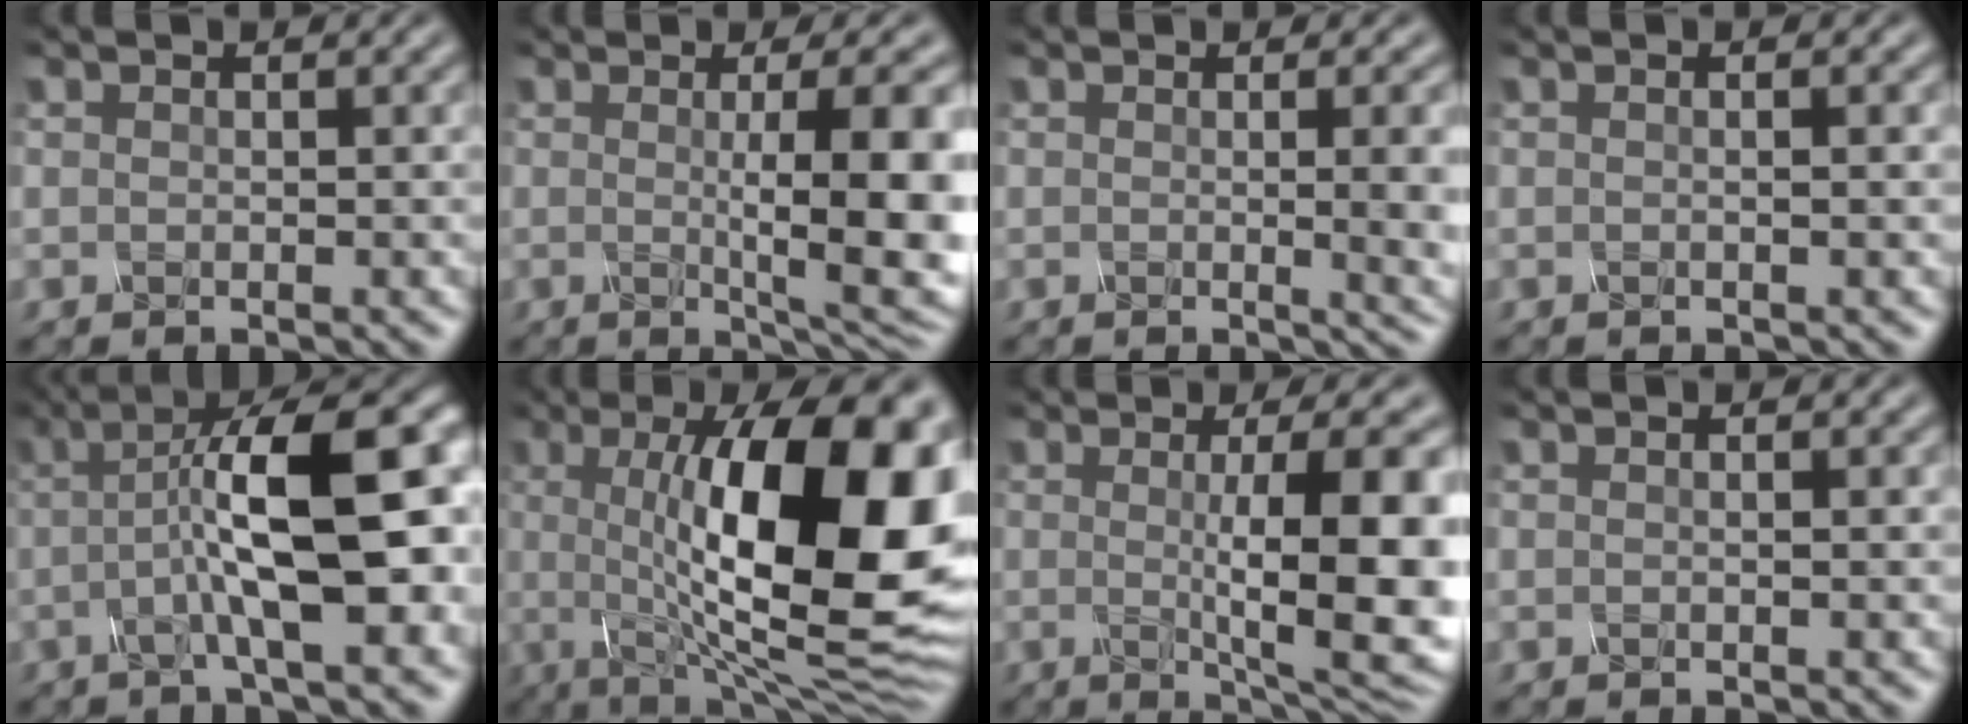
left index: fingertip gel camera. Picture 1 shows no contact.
{"total": 8.6, "force": [-0.2, 2.0, 8.3], "torque": [-0.108, -0.008, 0.001]}
{"total": 6.4, "force": [0.0, 2.7, 5.8], "torque": [-0.034, 0.003, 0.001]}
{"total": 1.3, "force": [0.0, 0.5, 1.2], "torque": [-0.015, 0.000, -0.009]}
{"total": 11.7, "force": [0.2, 2.9, 11.3], "torque": [-0.169, 0.019, -0.005]}
{"total": 17.8, "force": [1.9, 5.8, 16.7], "torque": [-0.217, 0.007, 0.027]}
{"total": 10.3, "force": [-0.1, 2.7, 10.0], "torque": [-0.124, -0.007, 0.001]}
{"total": 0.7, "force": [-0.1, 0.2, 0.7], "torque": [-0.010, -0.001, -0.005]}